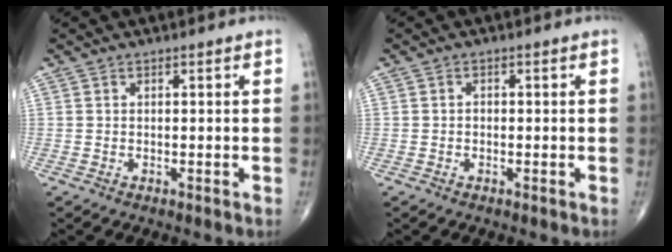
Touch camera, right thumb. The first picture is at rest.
{"total": 0.7, "force": [-0.1, 0.6, 0.4], "torque": [-0.001, 0.003, -0.004]}